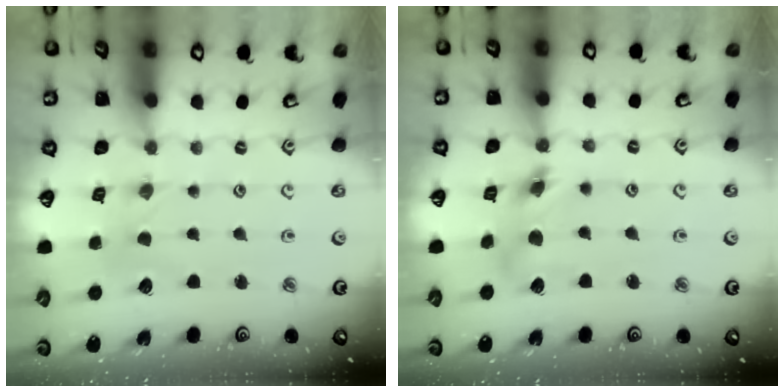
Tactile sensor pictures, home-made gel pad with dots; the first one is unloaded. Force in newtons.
{"total": 8.5, "press": 8.4, "slide": 1.0}